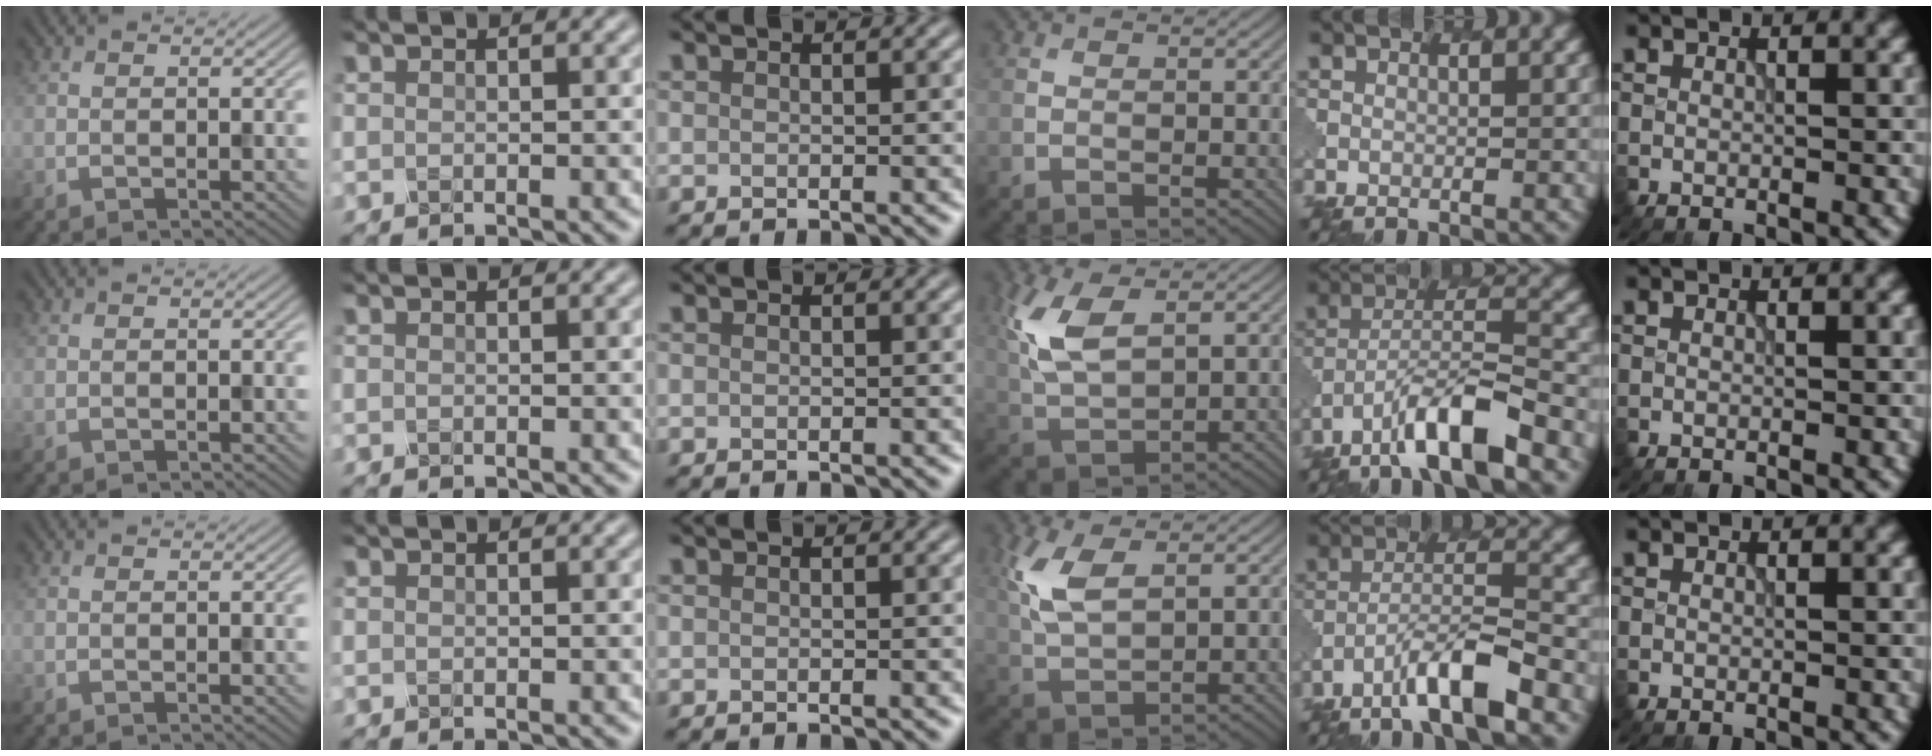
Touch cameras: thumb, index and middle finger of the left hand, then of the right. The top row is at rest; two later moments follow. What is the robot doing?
{"motion": "insert", "object": "pen bag"}